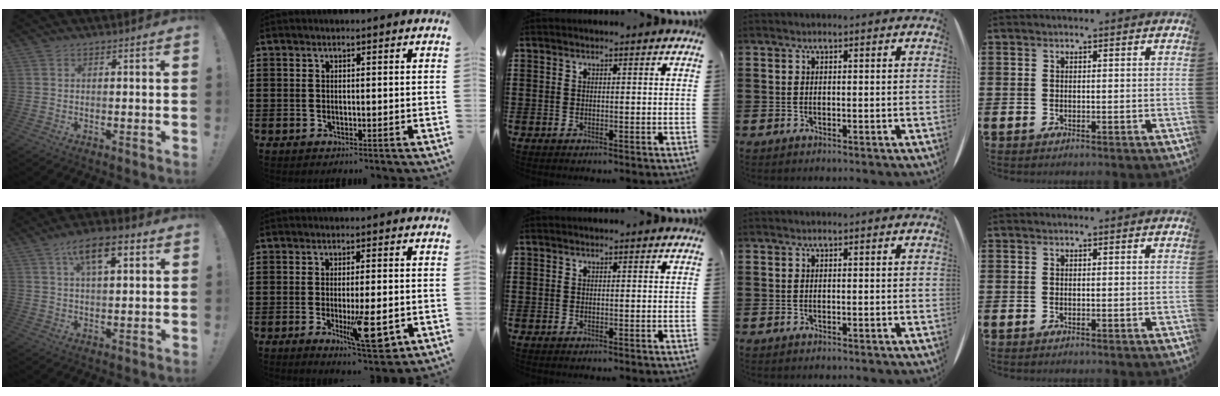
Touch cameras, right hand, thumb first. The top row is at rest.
{"thumb": {"total": 10.1, "force": [4.5, 4.2, 8.0], "torque": [-0.122, -0.005, 0.075]}, "index": {"total": 9.2, "force": [-2.7, 2.3, 8.4], "torque": [-0.150, -0.015, -0.039]}}